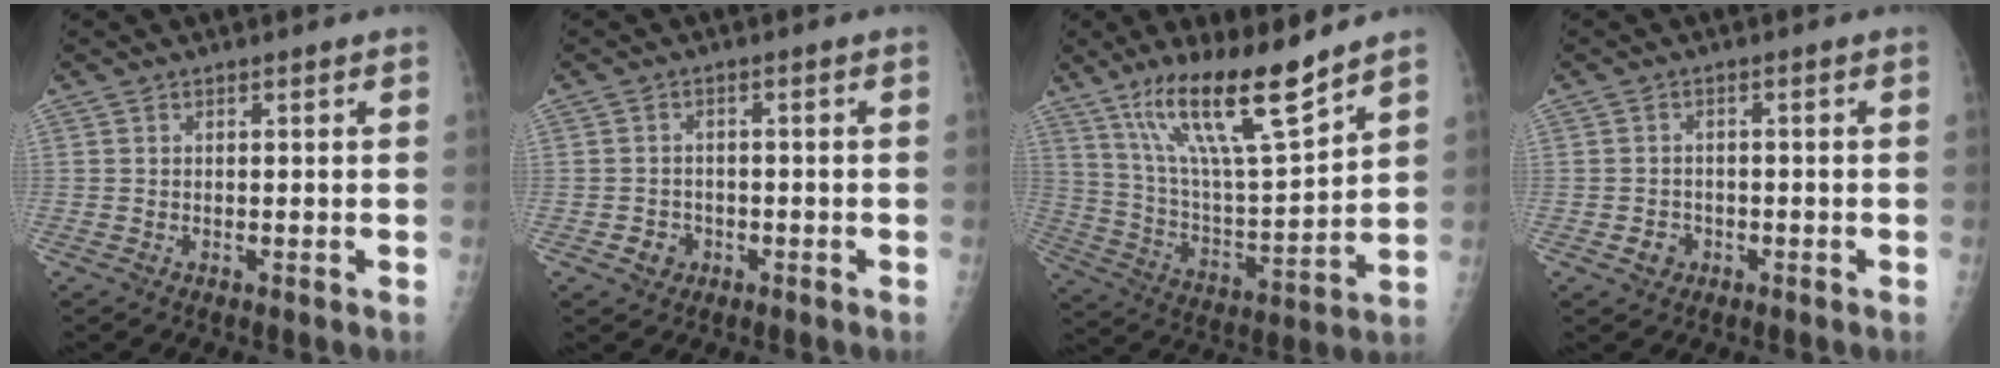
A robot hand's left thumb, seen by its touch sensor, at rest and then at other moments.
{"total": 3.0, "force": [-1.3, 2.6, 0.7], "torque": [0.007, 0.010, -0.019]}
{"total": 17.5, "force": [12.3, 2.7, 12.2], "torque": [-0.199, -0.070, 0.231]}
{"total": 2.7, "force": [-1.2, 2.3, 0.7], "torque": [0.003, 0.009, -0.017]}